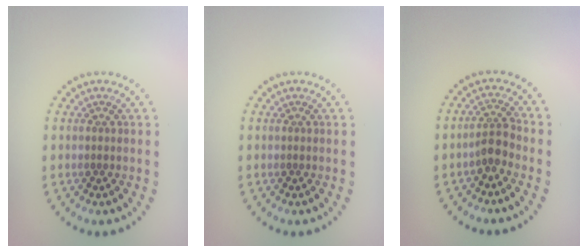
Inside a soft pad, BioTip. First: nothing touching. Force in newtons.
{"total": 0.0}
{"total": 2.2, "press": 1.9, "slide": 1.3}